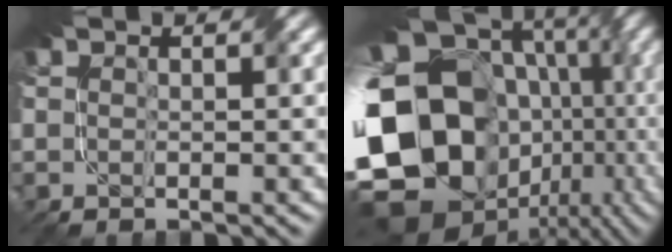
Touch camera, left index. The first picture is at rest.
{"total": 22.3, "force": [-1.0, 18.2, 12.8], "torque": [-0.257, -0.037, -0.002]}